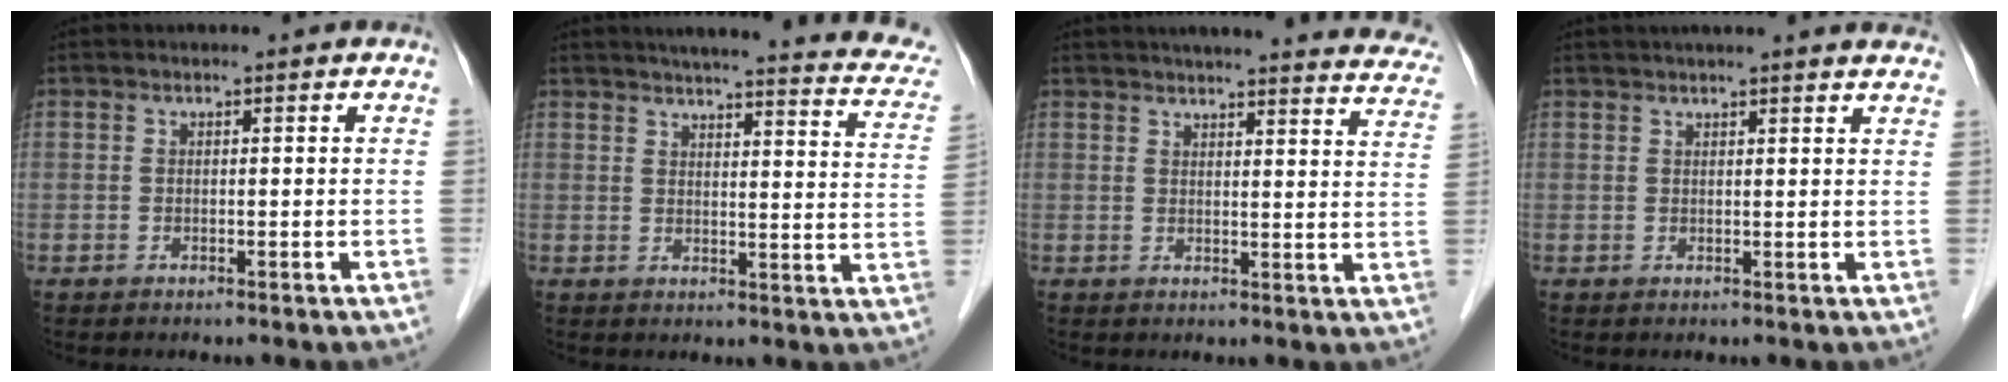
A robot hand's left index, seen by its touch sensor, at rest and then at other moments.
{"total": 22.7, "force": [20.0, 3.0, 10.4], "torque": [-0.126, -0.026, 0.219]}
{"total": 26.0, "force": [24.3, 3.0, 8.8], "torque": [-0.120, -0.054, 0.271]}
{"total": 14.0, "force": [12.7, 1.0, 5.8], "torque": [-0.078, 0.029, 0.150]}